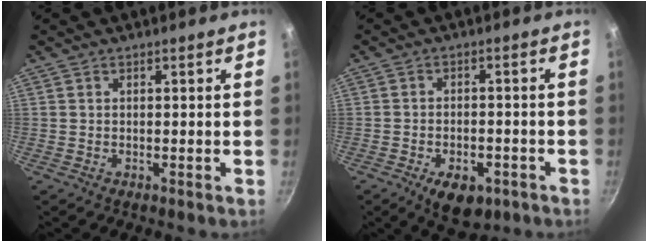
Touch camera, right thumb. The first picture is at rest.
{"total": 8.4, "force": [-4.1, 4.6, 5.7], "torque": [-0.064, 0.014, -0.051]}